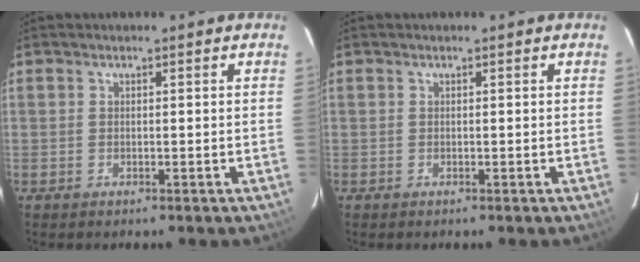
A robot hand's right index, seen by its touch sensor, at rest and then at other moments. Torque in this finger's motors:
{"motor_torque": [0.00, 0.00, 0.00, 0.00]}